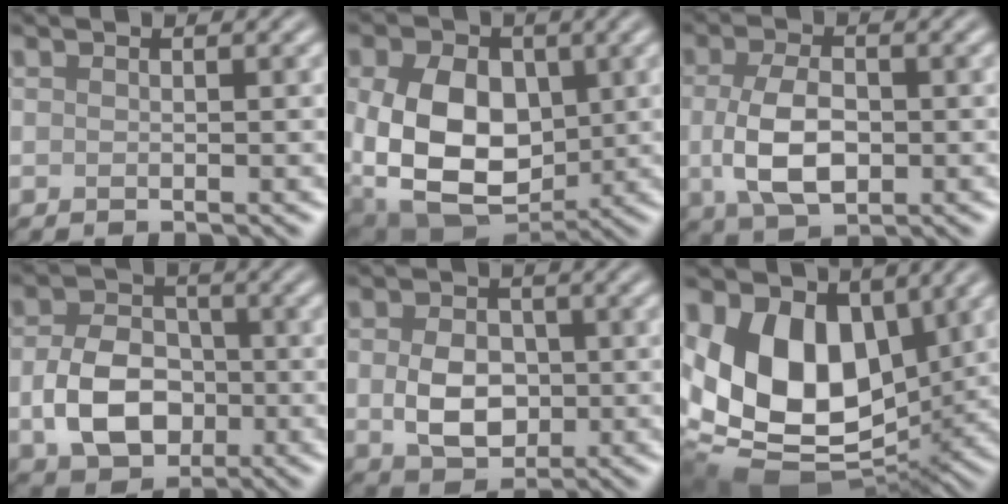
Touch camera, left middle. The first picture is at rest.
{"total": 12.8, "force": [0.4, 9.2, 8.9], "torque": [-0.170, -0.014, 0.019]}
{"total": 5.3, "force": [-0.4, 3.1, 4.3], "torque": [-0.094, -0.008, -0.006]}
{"total": 6.4, "force": [-1.3, 4.7, 4.1], "torque": [-0.086, -0.004, -0.026]}
{"total": 4.9, "force": [-0.3, 3.6, 3.3], "torque": [-0.065, -0.007, -0.003]}
{"total": 12.8, "force": [2.2, 8.5, 9.2], "torque": [-0.176, -0.015, 0.032]}